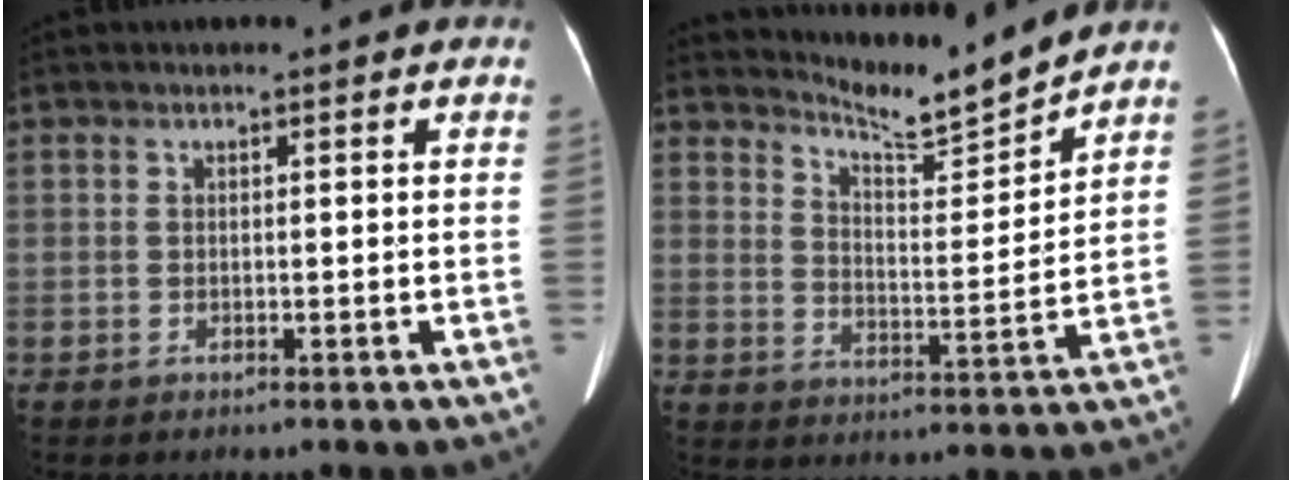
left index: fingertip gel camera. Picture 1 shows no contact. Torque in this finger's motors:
{"motor_torque": [0.62, -1.01, 0.00, 0.00]}